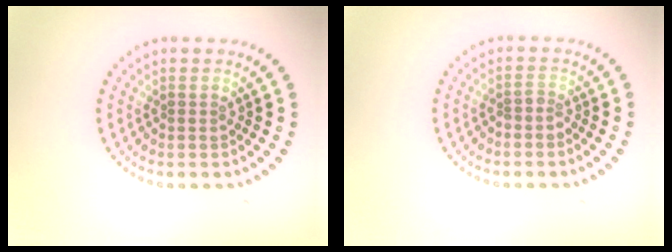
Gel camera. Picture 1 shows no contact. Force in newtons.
{"total": 1.0, "press": 0.5, "slide": 0.8}